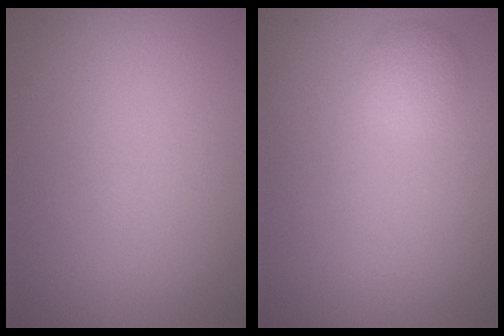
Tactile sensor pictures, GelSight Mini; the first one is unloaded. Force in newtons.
{"total": 1.5, "press": 1.5, "slide": 0.0}